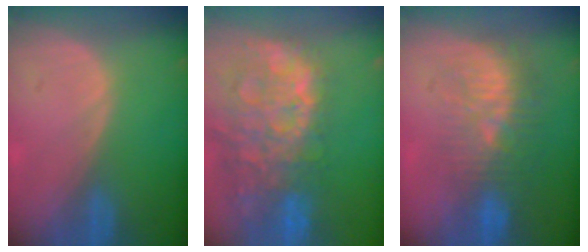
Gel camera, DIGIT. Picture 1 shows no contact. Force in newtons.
{"total": 14.3, "press": 11.6, "slide": 8.3}
{"total": 9.6, "press": 8.9, "slide": 3.5}